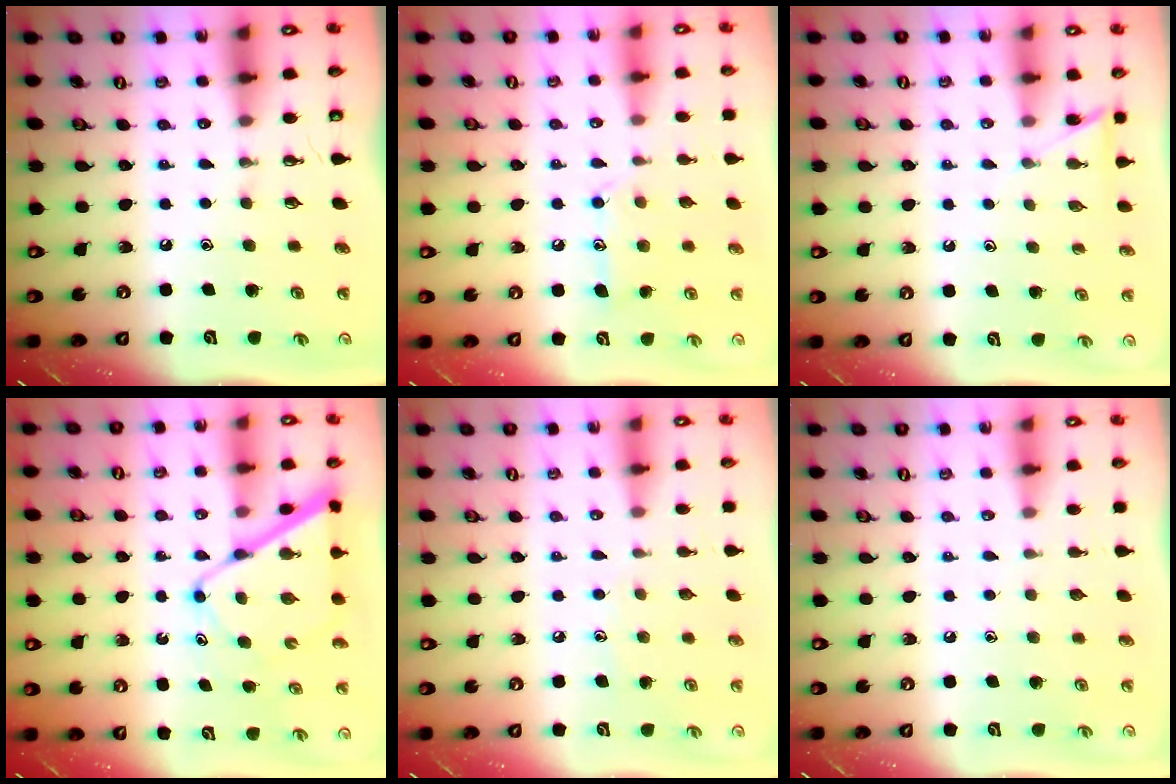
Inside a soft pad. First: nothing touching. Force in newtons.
{"total": 11.2, "press": 11.2, "slide": 0.8}
{"total": 4.5, "press": 4.5, "slide": 0.6}
{"total": 10.7, "press": 10.6, "slide": 1.0}
{"total": 4.5, "press": 4.5, "slide": 0.5}
{"total": 0.0}